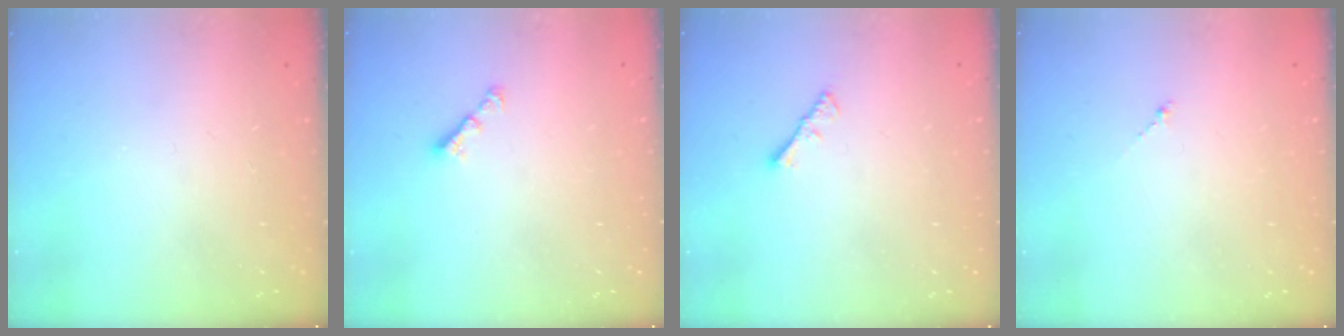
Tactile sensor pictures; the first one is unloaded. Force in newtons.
{"total": 2.9, "press": 2.8, "slide": 0.6}
{"total": 1.1, "press": 1.1, "slide": 0.4}
{"total": 0.7, "press": 0.6, "slide": 0.4}